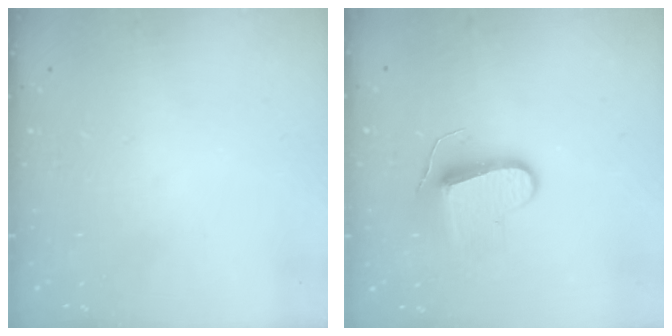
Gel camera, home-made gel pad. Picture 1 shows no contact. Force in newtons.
{"total": 9.0, "press": 9.0, "slide": 0.1}